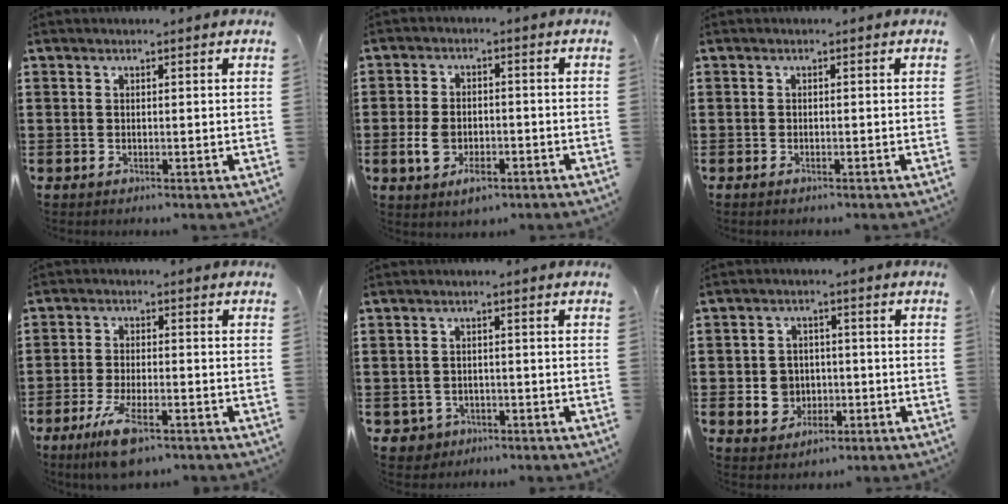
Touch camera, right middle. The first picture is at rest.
{"total": 5.1, "force": [-2.2, 2.8, 3.7], "torque": [-0.084, 0.001, -0.046]}
{"total": 0.6, "force": [-0.5, 0.2, 0.3], "torque": [-0.008, -0.003, -0.008]}
{"total": 7.8, "force": [-4.7, 2.3, 5.8], "torque": [-0.124, -0.002, -0.085]}
{"total": 1.9, "force": [-1.4, 1.3, 0.0], "torque": [-0.009, 0.002, -0.033]}
{"total": 4.8, "force": [-1.2, 4.3, 1.7], "torque": [-0.033, 0.008, -0.023]}